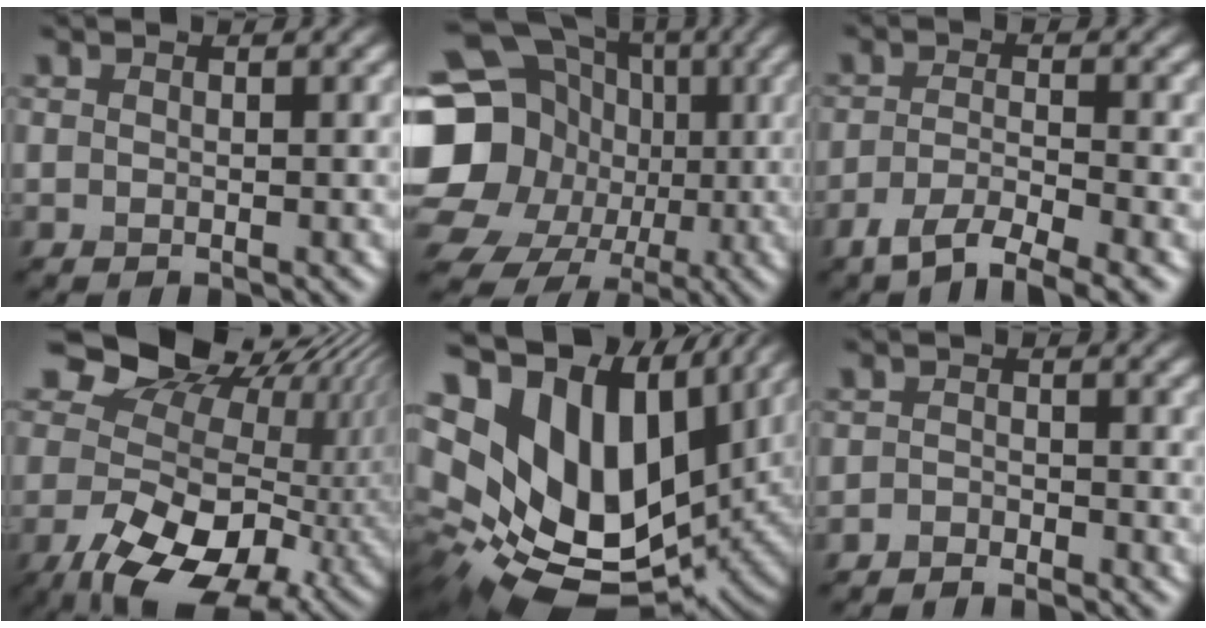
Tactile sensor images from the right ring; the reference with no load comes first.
{"total": 20.3, "force": [-0.3, 18.5, 8.2], "torque": [-0.186, 0.008, -0.046]}
{"total": 4.4, "force": [-2.9, 1.2, 3.1], "torque": [-0.060, -0.005, -0.057]}
{"total": 17.7, "force": [-0.4, 11.8, 13.1], "torque": [-0.222, -0.034, 0.034]}
{"total": 18.6, "force": [5.4, 11.8, 13.4], "torque": [-0.267, -0.005, 0.114]}
{"total": 1.5, "force": [-1.4, 0.3, 0.1], "torque": [0.001, 0.000, -0.030]}